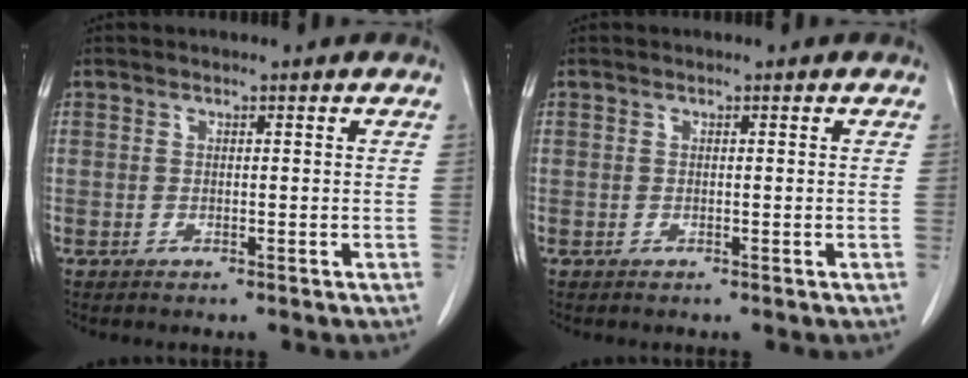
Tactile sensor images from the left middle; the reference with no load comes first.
{"total": 0.0}